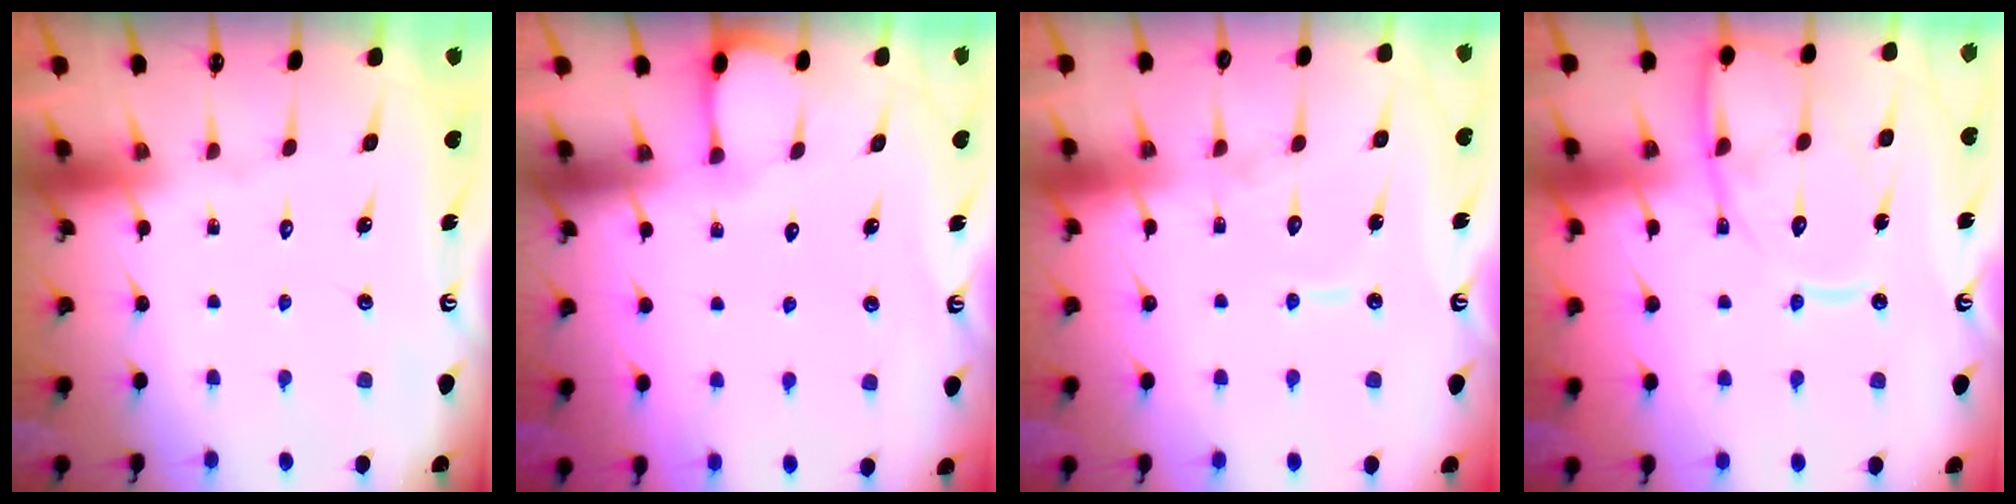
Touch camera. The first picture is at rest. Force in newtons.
{"total": 2.5, "press": 2.5, "slide": 0.2}
{"total": 7.0, "press": 6.9, "slide": 0.6}
{"total": 13.3, "press": 13.2, "slide": 1.4}